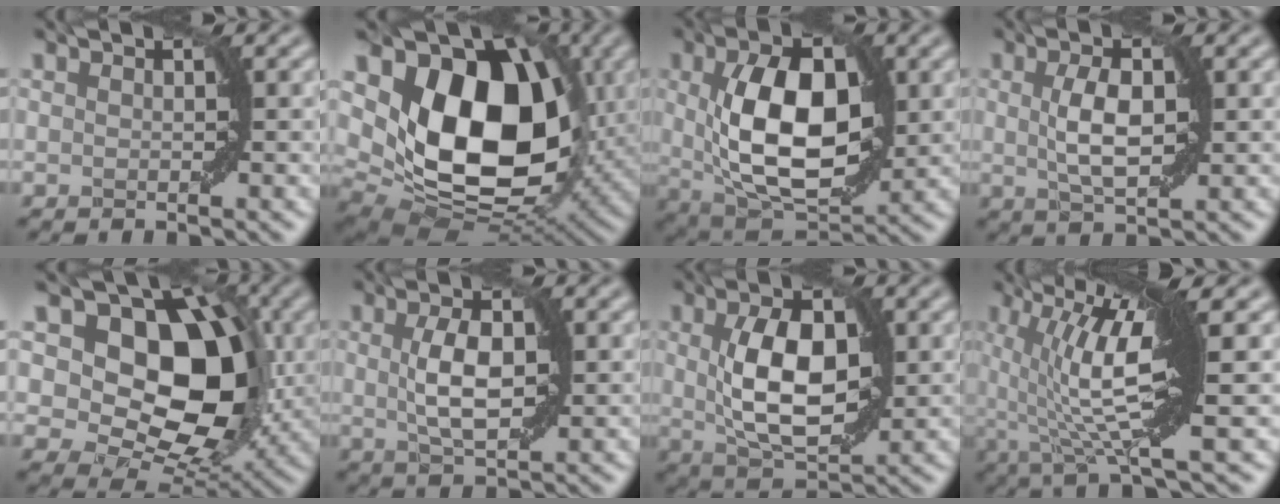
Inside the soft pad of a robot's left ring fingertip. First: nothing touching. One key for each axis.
{"total": 14.8, "fx": 3.1, "fy": 9.9, "fz": 10.5, "tx": -0.163, "ty": -0.013, "tz": 0.059}
{"total": 10.3, "fx": 0.7, "fy": 5.4, "fz": 8.7, "tx": -0.155, "ty": -0.003, "tz": 0.017}
{"total": 3.9, "fx": 0.4, "fy": 1.6, "fz": 3.6, "tx": -0.076, "ty": 0.002, "tz": 0.010}
{"total": 13.0, "fx": 2.5, "fy": 8.9, "fz": 9.1, "tx": -0.119, "ty": -0.007, "tz": 0.036}
{"total": 4.4, "fx": 0.4, "fy": 1.9, "fz": 3.9, "tx": -0.080, "ty": 0.002, "tz": 0.010}
{"total": 7.5, "fx": 0.6, "fy": 3.8, "fz": 6.5, "tx": -0.126, "ty": -0.001, "tz": 0.015}
{"total": 9.6, "fx": 1.5, "fy": 2.2, "fz": 9.3, "tx": -0.167, "ty": 0.005, "tz": 0.026}